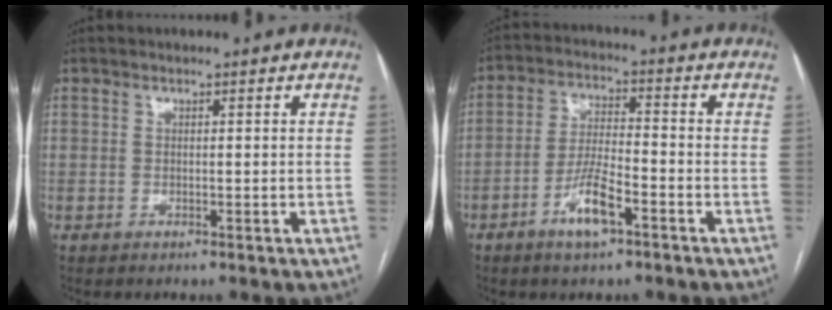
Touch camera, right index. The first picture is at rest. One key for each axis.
{"total": 7.3, "fx": -3.9, "fy": 1.5, "fz": 6.0, "tx": -0.121, "ty": 0.000, "tz": -0.071}